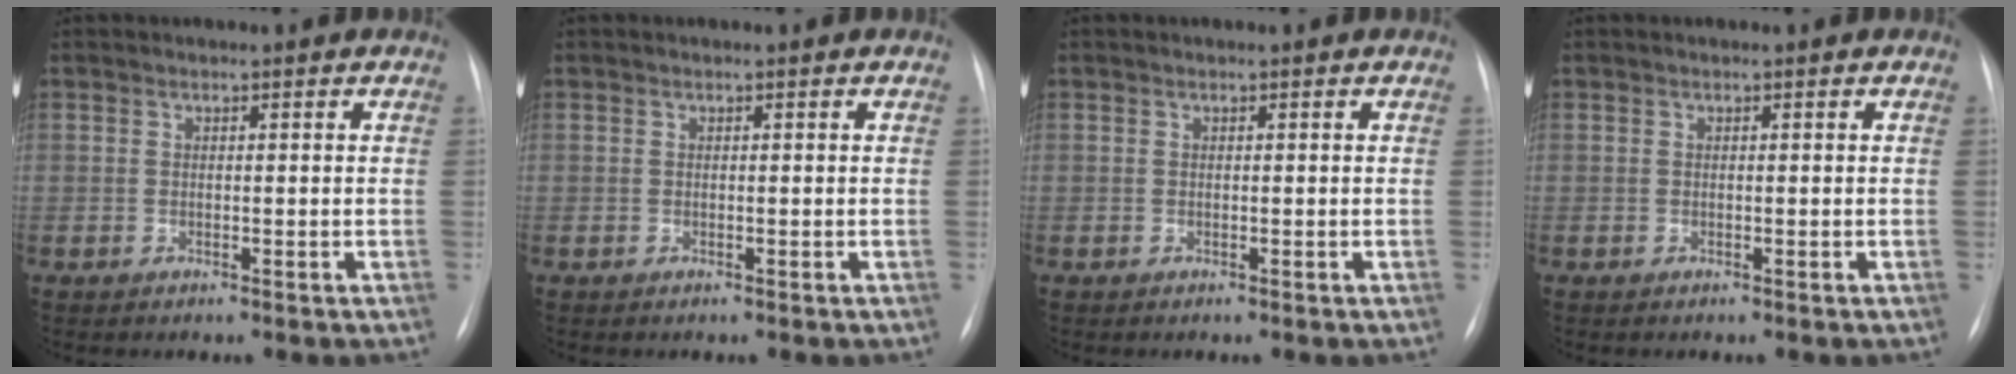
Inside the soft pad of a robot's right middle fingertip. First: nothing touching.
{"total": 0.0}
{"total": 0.0}
{"total": 0.0}